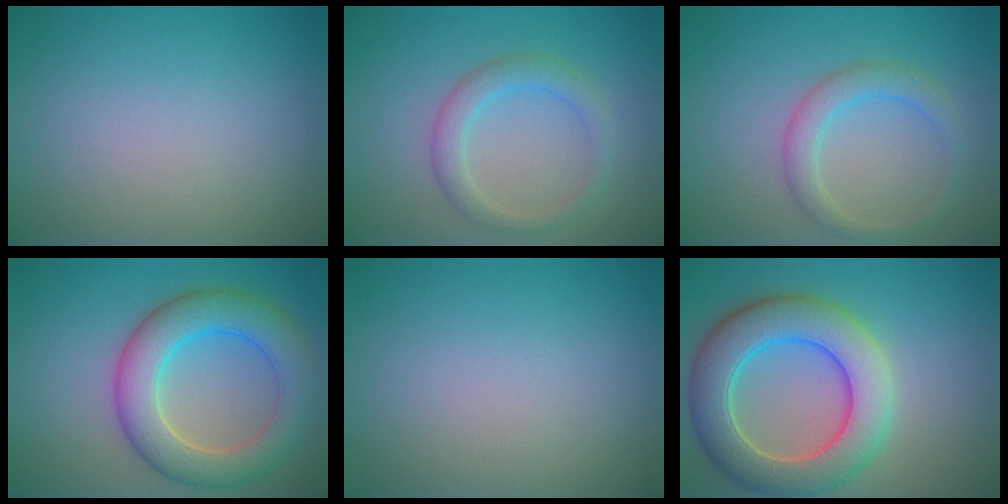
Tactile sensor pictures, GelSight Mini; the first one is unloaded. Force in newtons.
{"total": 2.7, "press": 2.7, "slide": 0.1}
{"total": 2.8, "press": 2.8, "slide": 0.1}
{"total": 7.2, "press": 7.2, "slide": 0.4}
{"total": 0.0}
{"total": 8.7, "press": 8.6, "slide": 0.6}